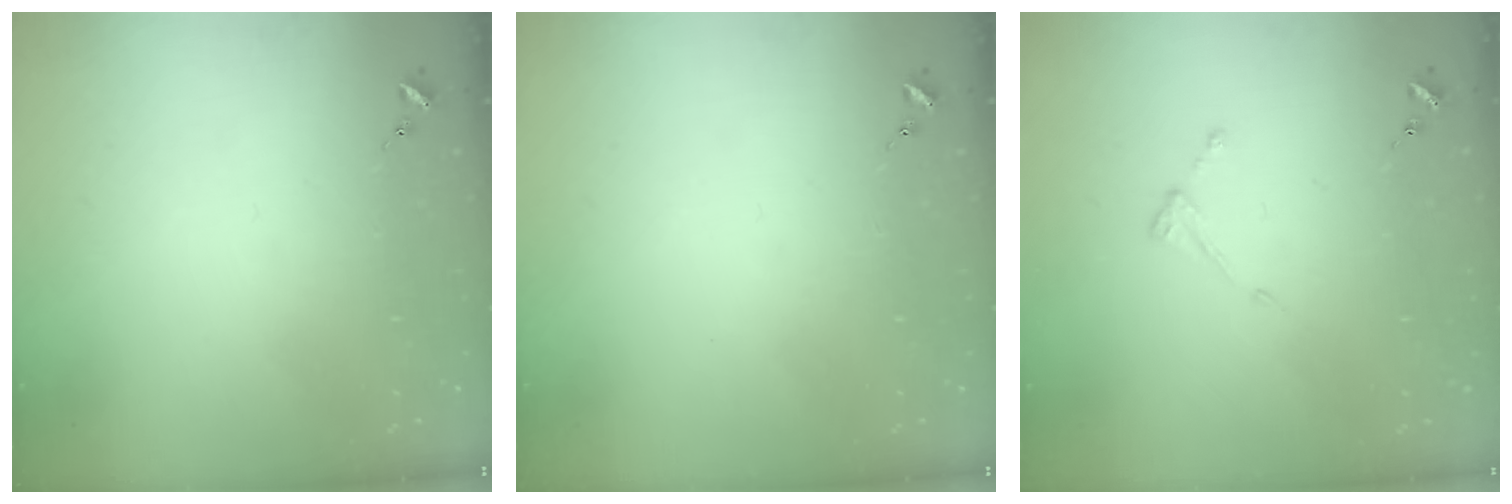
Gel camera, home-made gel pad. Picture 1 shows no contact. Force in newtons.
{"total": 0.0}
{"total": 3.8, "press": 3.8, "slide": 0.3}